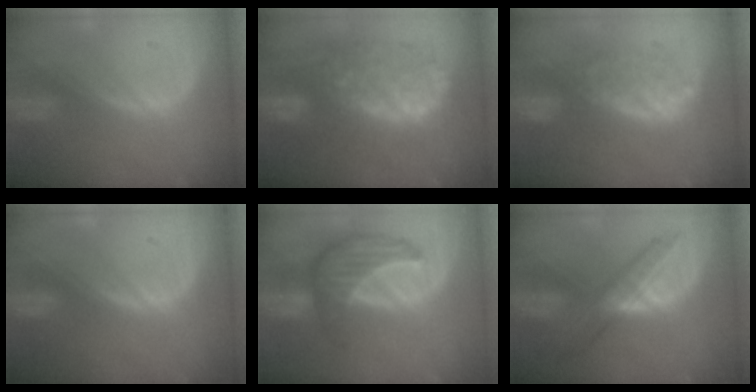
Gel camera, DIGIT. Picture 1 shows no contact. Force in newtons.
{"total": 12.3, "press": 12.2, "slide": 1.3}
{"total": 7.7, "press": 7.7, "slide": 0.3}
{"total": 0.0}
{"total": 7.4, "press": 7.4, "slide": 0.2}
{"total": 6.2, "press": 6.1, "slide": 0.5}